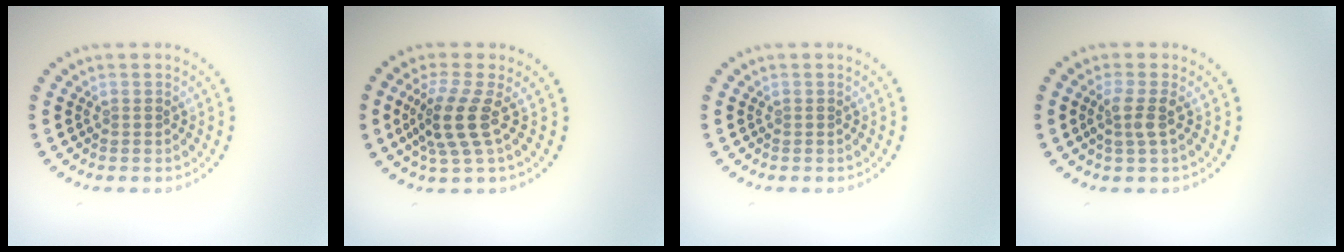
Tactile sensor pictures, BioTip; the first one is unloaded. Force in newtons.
{"total": 3.7, "press": 2.8, "slide": 2.4}
{"total": 0.0}
{"total": 1.9, "press": 1.5, "slide": 1.2}